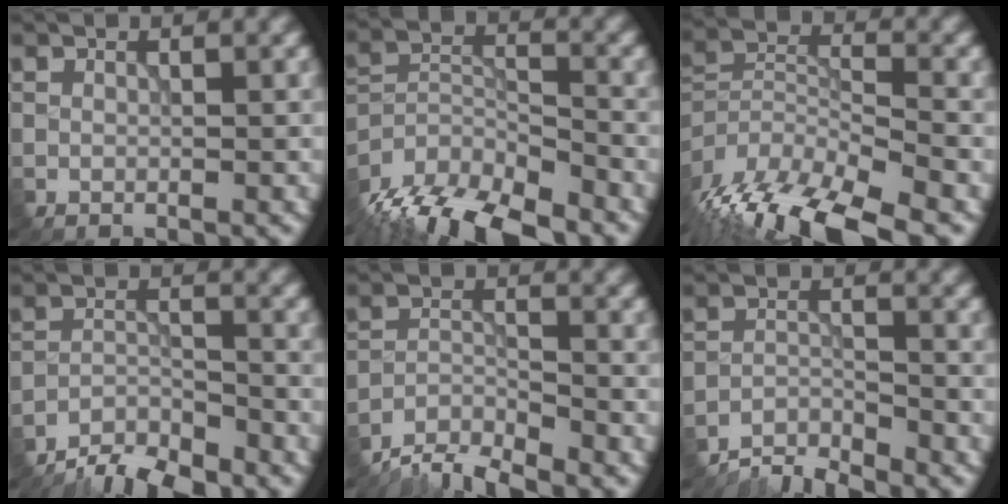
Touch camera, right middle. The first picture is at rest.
{"total": 11.1, "force": [-9.1, 3.5, 5.4], "torque": [-0.109, -0.014, -0.161]}
{"total": 13.7, "force": [-10.0, 4.7, 8.0], "torque": [-0.162, -0.011, -0.161]}
{"total": 5.2, "force": [-4.8, 1.2, 1.8], "torque": [-0.029, -0.003, -0.091]}
{"total": 4.4, "force": [-4.1, 0.7, 1.3], "torque": [-0.024, -0.002, -0.086]}
{"total": 3.5, "force": [-3.4, 0.3, 0.6], "torque": [-0.011, -0.001, -0.075]}